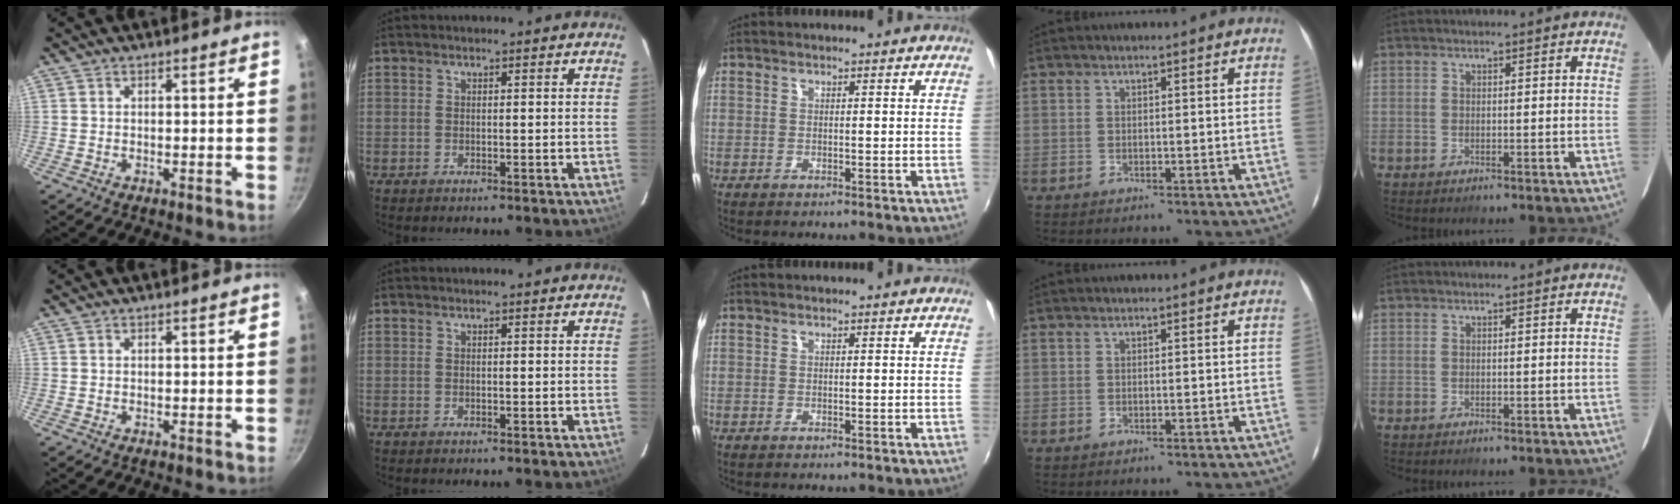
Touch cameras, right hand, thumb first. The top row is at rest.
{}